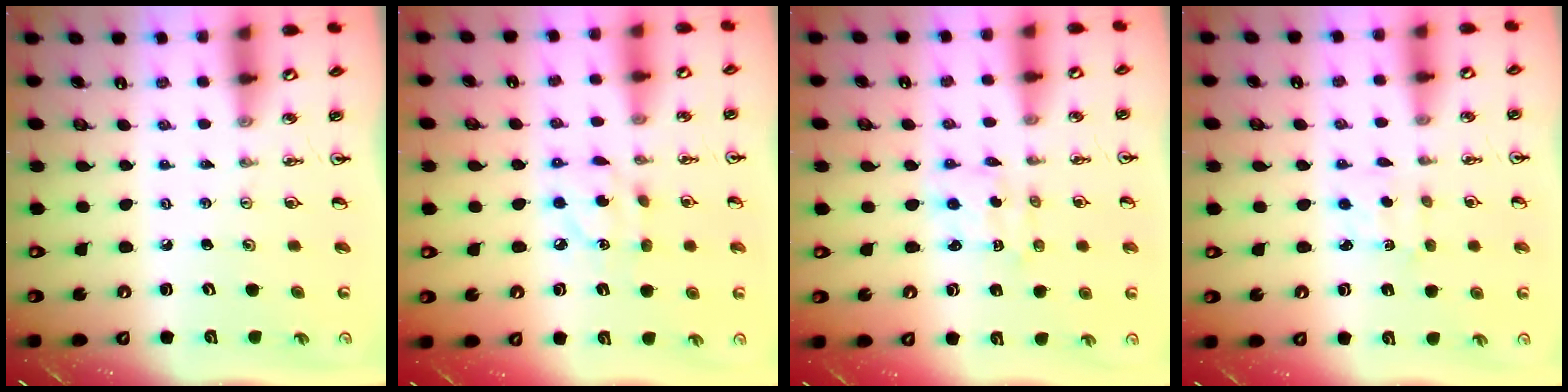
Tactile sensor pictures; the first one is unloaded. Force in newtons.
{"total": 6.6, "press": 6.6, "slide": 0.0}
{"total": 1.9, "press": 1.9, "slide": 0.4}
{"total": 2.6, "press": 2.5, "slide": 0.3}